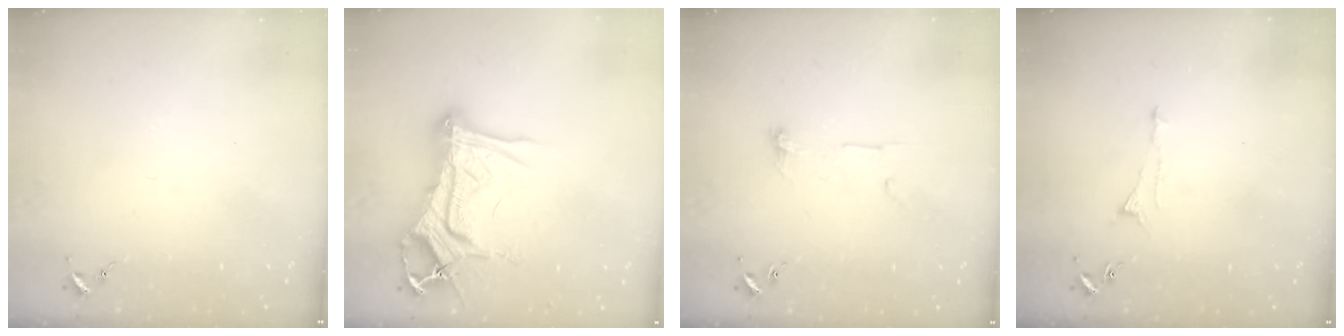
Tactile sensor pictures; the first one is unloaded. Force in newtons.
{"total": 23.0, "press": 22.9, "slide": 2.5}
{"total": 6.2, "press": 6.2, "slide": 0.4}
{"total": 4.9, "press": 4.9, "slide": 0.4}